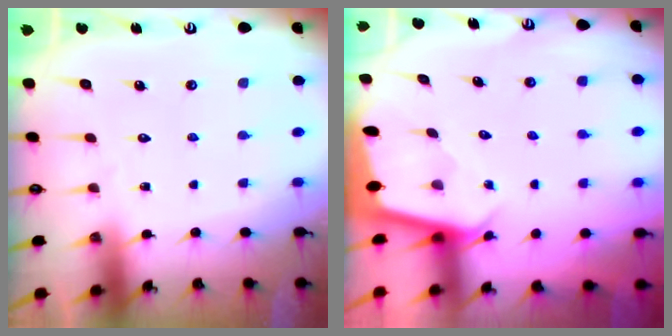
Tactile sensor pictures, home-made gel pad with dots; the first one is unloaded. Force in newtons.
{"total": 1.9, "press": 1.9, "slide": 0.1}